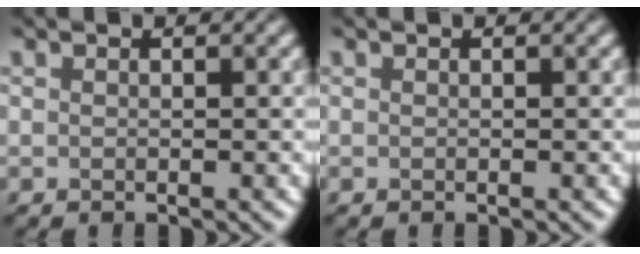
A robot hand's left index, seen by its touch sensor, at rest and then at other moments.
{"total": 0.0}